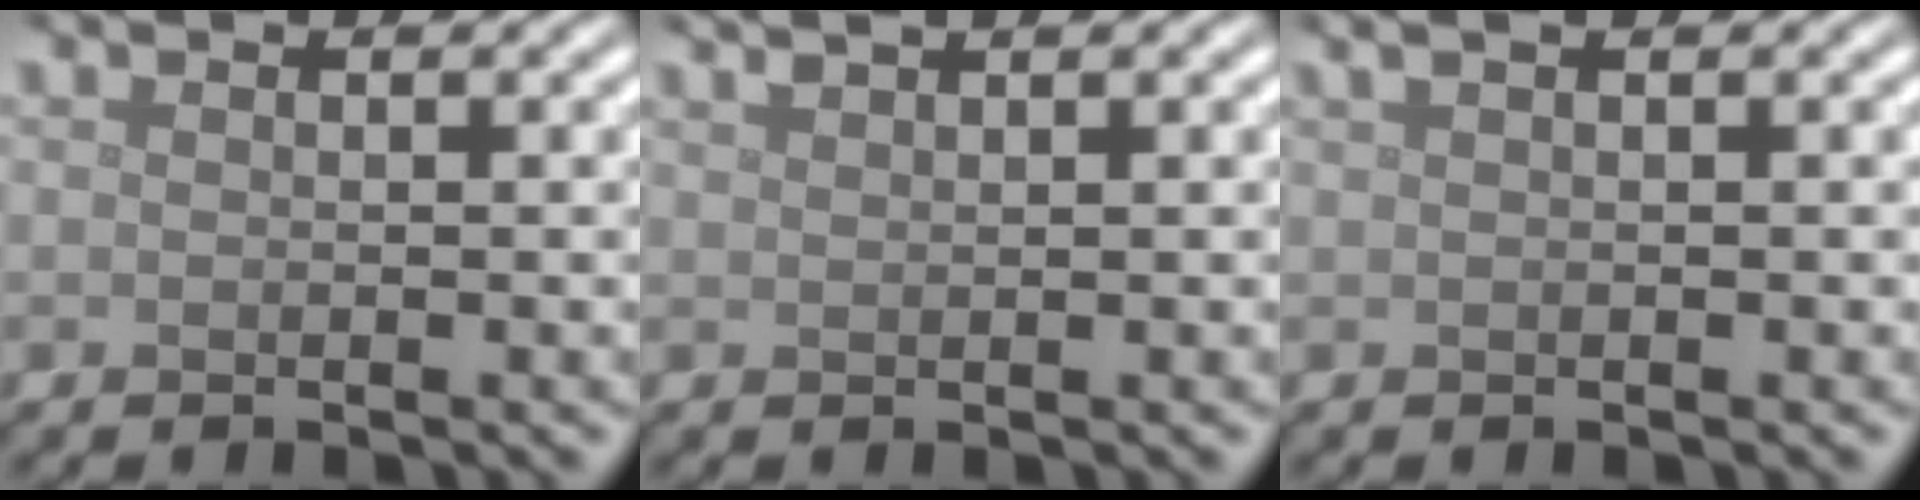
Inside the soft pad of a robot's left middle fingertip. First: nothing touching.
{"total": 2.0, "force": [1.6, 0.6, 1.1], "torque": [-0.008, 0.006, 0.019]}
{"total": 2.6, "force": [1.4, 1.2, 1.8], "torque": [-0.020, 0.014, 0.005]}